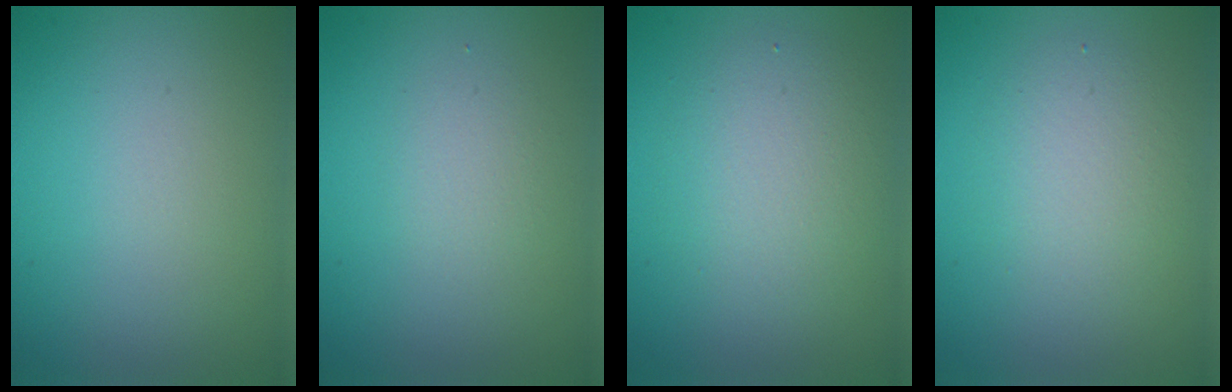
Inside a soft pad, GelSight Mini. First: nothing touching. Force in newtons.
{"total": 1.3, "press": 1.3, "slide": 0.1}
{"total": 3.7, "press": 3.7, "slide": 0.0}
{"total": 3.0, "press": 3.0, "slide": 0.2}